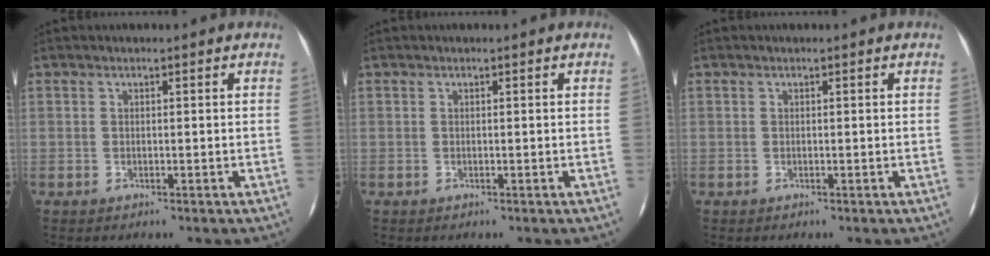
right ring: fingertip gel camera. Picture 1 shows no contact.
{"total": 0.0}
{"total": 0.0}